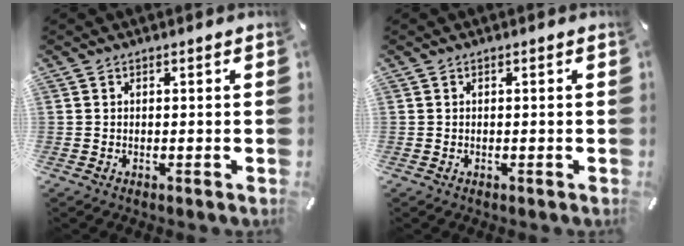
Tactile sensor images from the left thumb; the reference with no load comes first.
{"total": 0.0}